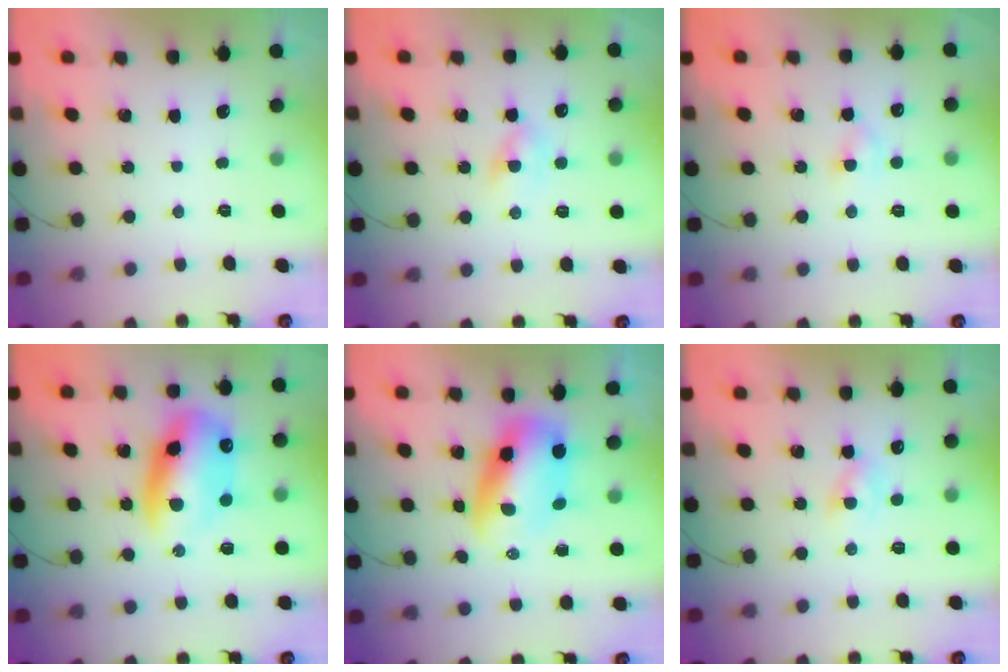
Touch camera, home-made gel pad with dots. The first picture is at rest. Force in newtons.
{"total": 2.9, "press": 2.8, "slide": 0.8}
{"total": 2.8, "press": 2.6, "slide": 1.0}
{"total": 14.5, "press": 14.1, "slide": 3.4}
{"total": 7.7, "press": 7.3, "slide": 2.2}
{"total": 2.2, "press": 2.0, "slide": 1.1}